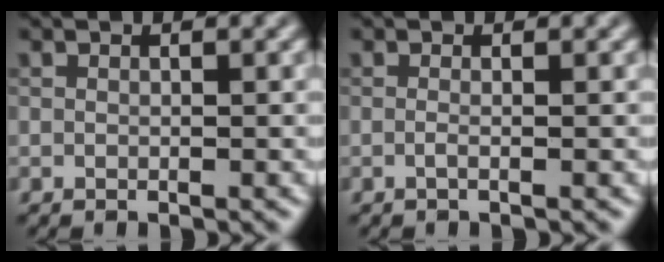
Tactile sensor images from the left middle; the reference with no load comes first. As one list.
[{"total": 0.9, "force": [-0.2, 0.3, 0.9], "torque": [-0.012, -0.006, -0.007]}]